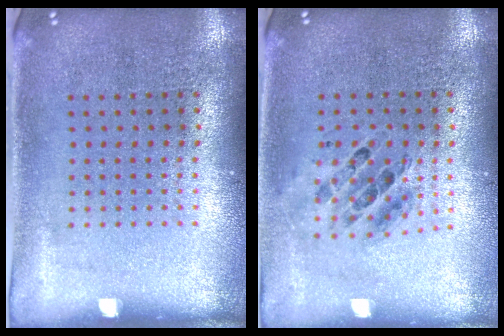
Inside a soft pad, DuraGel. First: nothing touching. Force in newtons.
{"total": 0.5, "press": 0.5, "slide": 0.2}